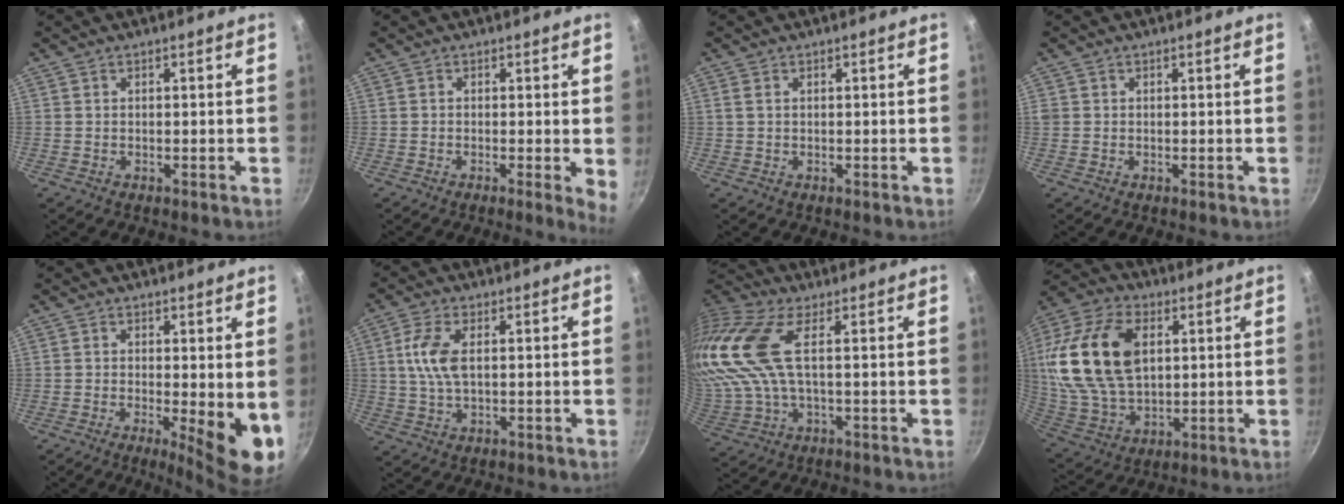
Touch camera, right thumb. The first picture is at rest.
{"total": 2.0, "force": [0.0, 0.6, 1.9], "torque": [-0.024, -0.005, -0.005]}
{"total": 1.1, "force": [0.3, 0.7, 0.7], "torque": [-0.015, 0.002, 0.005]}
{"total": 0.7, "force": [0.1, 0.7, 0.2], "torque": [-0.003, 0.002, 0.000]}
{"total": 8.7, "force": [-0.8, 2.3, 8.4], "torque": [-0.104, -0.015, -0.006]}
{"total": 7.0, "force": [1.2, 3.3, 6.1], "torque": [-0.127, 0.006, 0.021]}
{"total": 15.9, "force": [3.0, 6.7, 14.1], "torque": [-0.309, 0.009, 0.056]}
{"total": 24.3, "force": [5.4, 15.3, 18.1], "torque": [-0.358, -0.003, 0.102]}